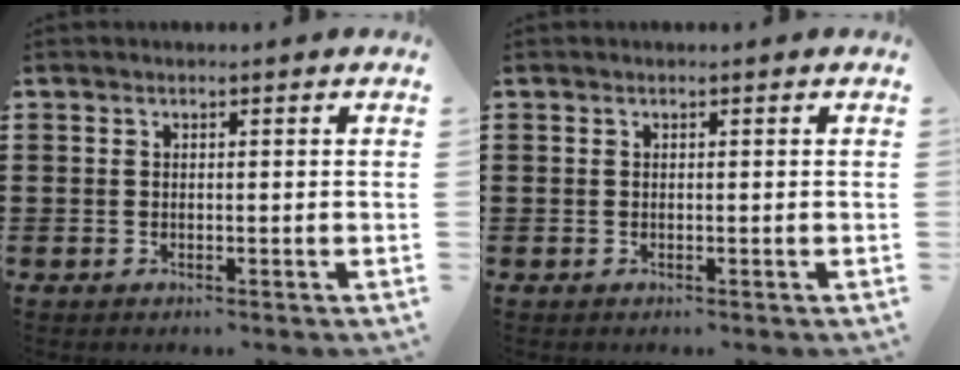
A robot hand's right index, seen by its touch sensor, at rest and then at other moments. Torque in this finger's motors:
{"motor_torque": [0.01, 0.01, 0.00, 0.00]}